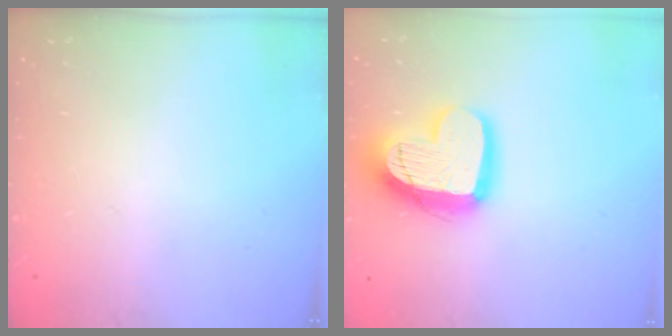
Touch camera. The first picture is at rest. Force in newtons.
{"total": 17.4, "press": 17.4, "slide": 1.4}